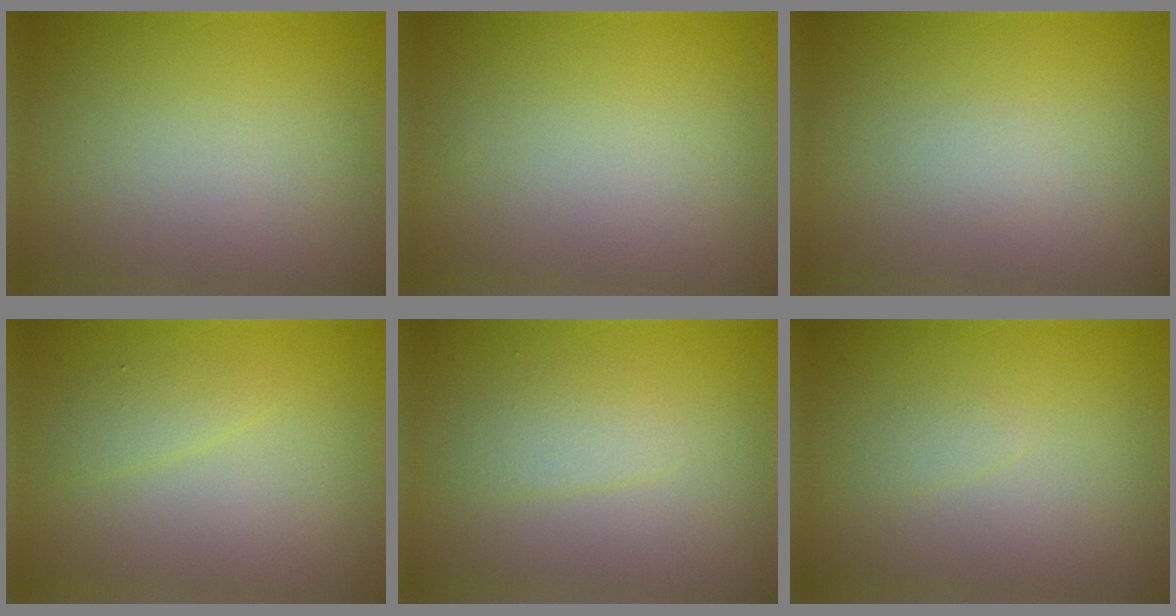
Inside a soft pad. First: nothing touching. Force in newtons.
{"total": 0.0}
{"total": 0.6, "press": 0.6, "slide": 0.1}
{"total": 1.2, "press": 1.2, "slide": 0.1}
{"total": 2.0, "press": 2.0, "slide": 0.1}
{"total": 0.7, "press": 0.7, "slide": 0.0}